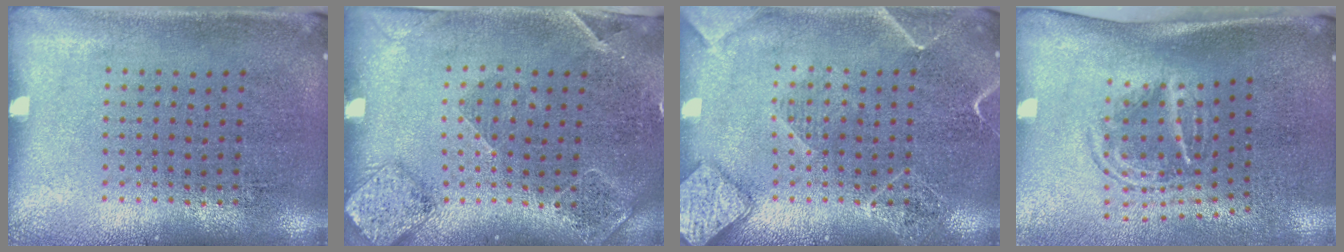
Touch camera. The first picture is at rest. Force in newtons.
{"total": 1.6, "press": 1.6, "slide": 0.3}
{"total": 3.2, "press": 3.1, "slide": 0.4}
{"total": 1.8, "press": 1.2, "slide": 1.3}